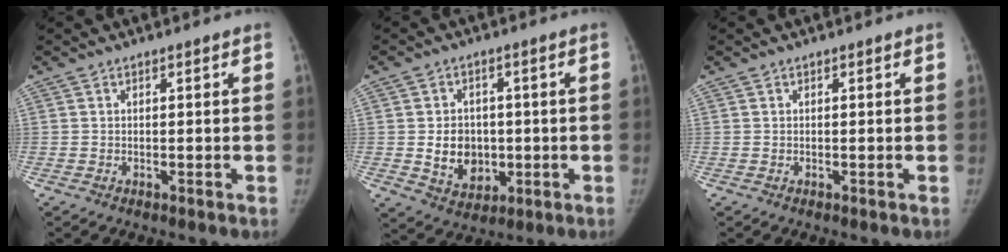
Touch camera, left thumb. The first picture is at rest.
{"total": 8.6, "force": [-0.6, 7.0, 4.9], "torque": [-0.045, -0.001, 0.004]}
{"total": 0.0}